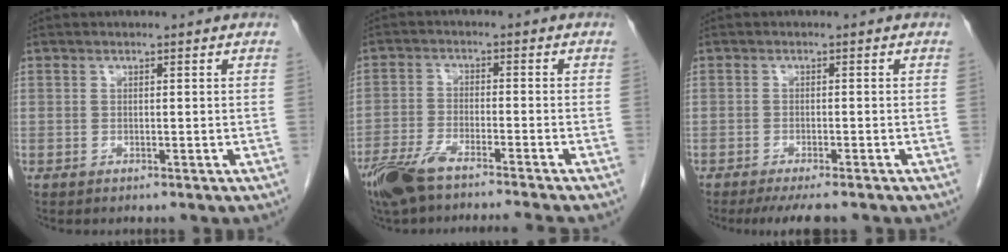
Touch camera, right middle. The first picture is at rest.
{"total": 9.5, "force": [-8.0, 0.2, 5.2], "torque": [-0.095, -0.022, -0.139]}
{"total": 6.0, "force": [-4.9, 1.0, 3.3], "torque": [-0.045, -0.011, -0.074]}